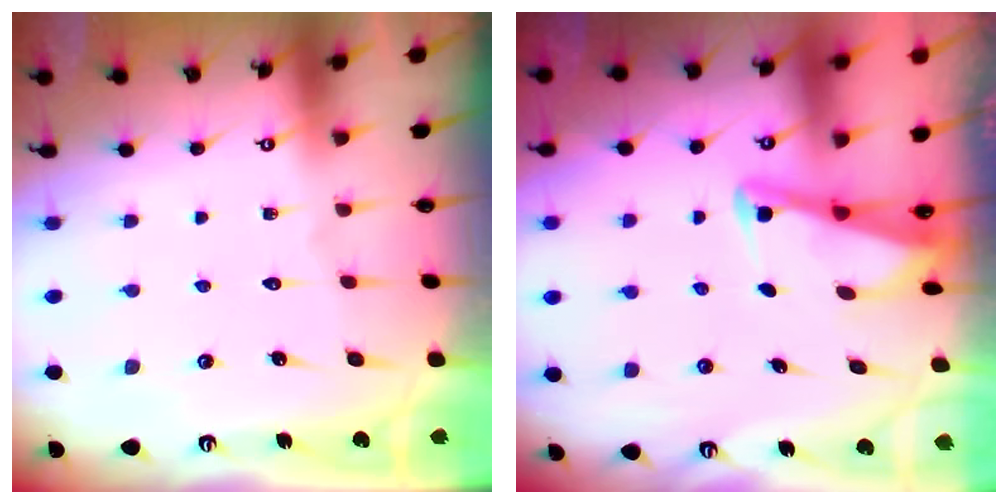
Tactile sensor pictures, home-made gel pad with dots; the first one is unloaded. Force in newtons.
{"total": 2.8, "press": 2.8, "slide": 0.3}